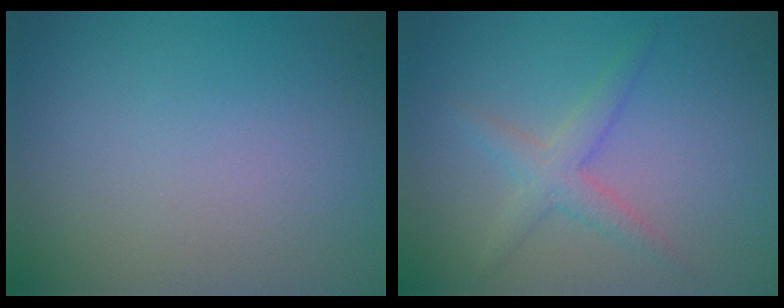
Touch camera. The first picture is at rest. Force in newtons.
{"total": 2.4, "press": 2.4, "slide": 0.0}